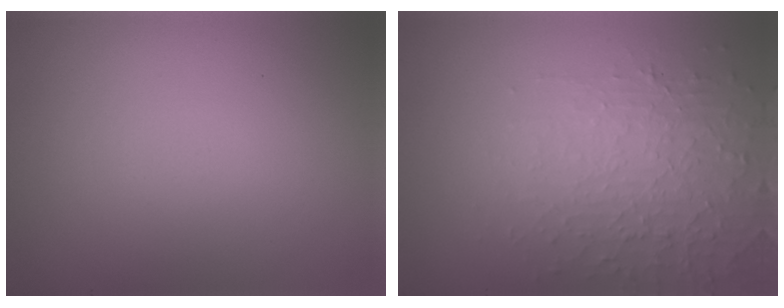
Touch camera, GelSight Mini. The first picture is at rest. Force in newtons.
{"total": 5.1, "press": 3.4, "slide": 3.8}